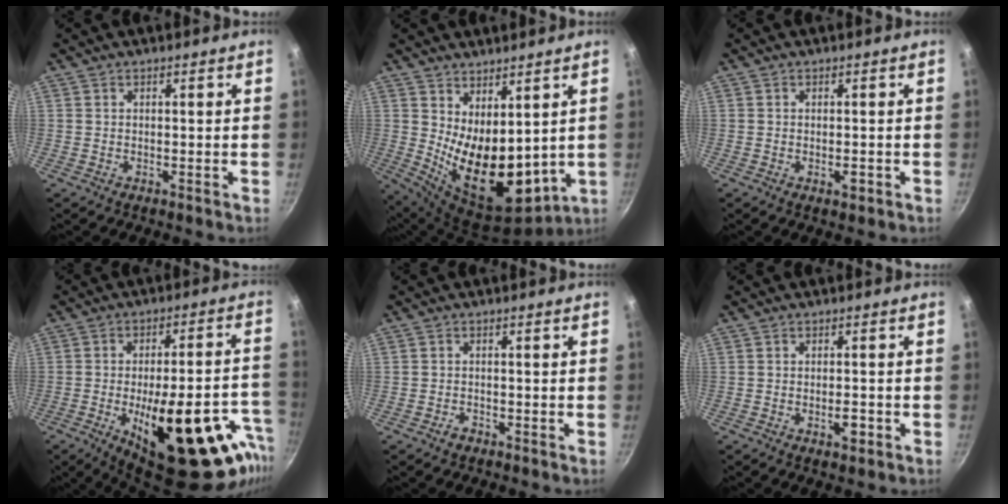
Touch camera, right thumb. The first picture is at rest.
{"total": 15.0, "force": [2.8, 8.1, 12.3], "torque": [-0.167, -0.054, 0.074]}
{"total": 1.6, "force": [-0.7, 0.6, 1.4], "torque": [-0.018, 0.001, -0.011]}
{"total": 28.3, "force": [-11.0, 11.1, 23.5], "torque": [-0.275, 0.032, -0.143]}
{"total": 1.6, "force": [-1.2, 0.9, 0.6], "torque": [-0.007, 0.011, -0.019]}
{"total": 2.8, "force": [-1.2, 1.2, 2.3], "torque": [-0.022, 0.007, -0.018]}